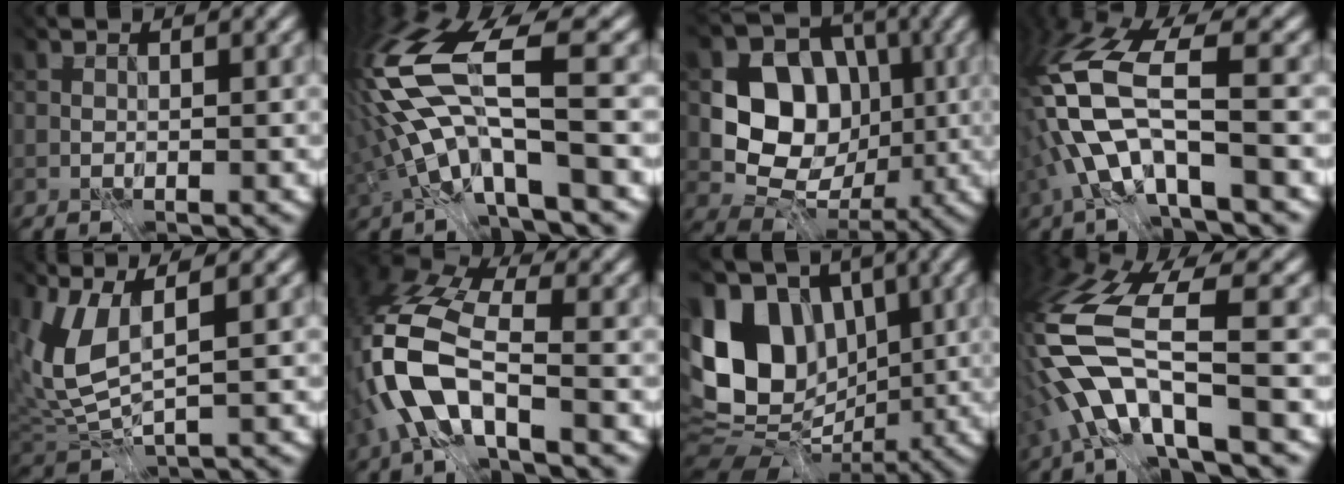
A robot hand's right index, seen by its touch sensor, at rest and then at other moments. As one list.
[{"total": 9.9, "force": [-3.0, 2.1, 9.2], "torque": [-0.200, -0.001, -0.038]}, {"total": 7.2, "force": [-1.3, 6.1, 3.6], "torque": [-0.060, -0.024, -0.011]}, {"total": 8.8, "force": [-3.6, 2.0, 7.7], "torque": [-0.186, 0.000, -0.054]}, {"total": 4.7, "force": [0.3, 1.7, 4.4], "torque": [-0.129, -0.014, 0.034]}, {"total": 8.6, "force": [-4.9, 3.0, 6.4], "torque": [-0.158, -0.004, -0.086]}, {"total": 10.1, "force": [-0.3, 8.0, 6.2], "torque": [-0.131, 0.002, 0.002]}, {"total": 9.7, "force": [-4.1, 2.1, 8.5], "torque": [-0.187, -0.007, -0.064]}]